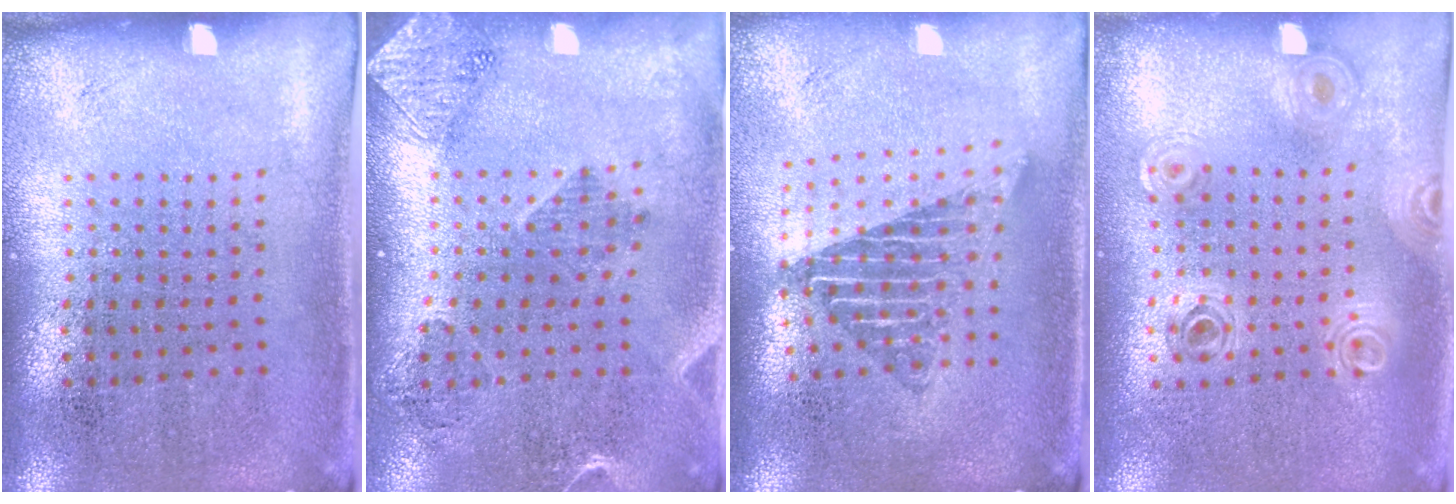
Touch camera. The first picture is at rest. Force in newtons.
{"total": 1.8, "press": 1.6, "slide": 0.8}
{"total": 1.6, "press": 1.4, "slide": 0.9}
{"total": 0.9, "press": 0.9, "slide": 0.1}